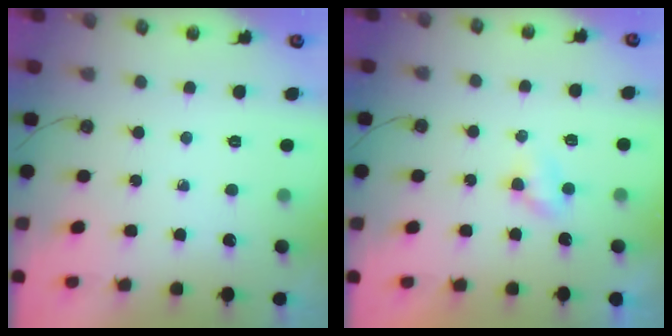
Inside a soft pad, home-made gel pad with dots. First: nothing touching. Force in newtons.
{"total": 2.8, "press": 2.8, "slide": 0.3}